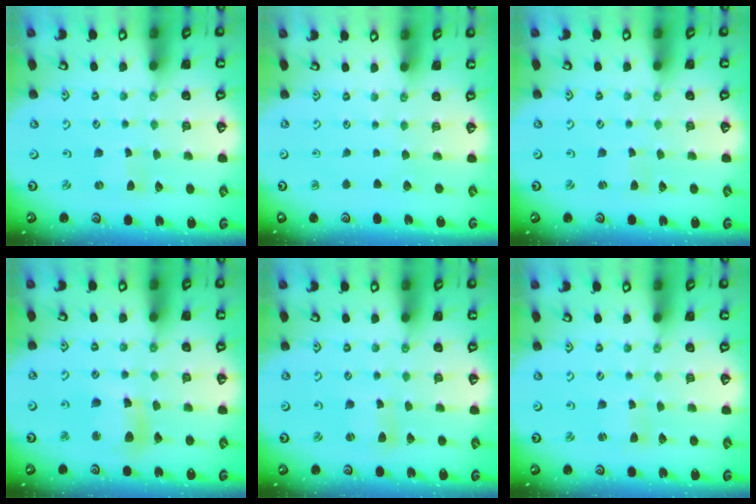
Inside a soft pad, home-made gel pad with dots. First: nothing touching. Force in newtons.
{"total": 0.0}
{"total": 1.7, "press": 1.6, "slide": 0.3}
{"total": 11.1, "press": 11.0, "slide": 1.5}
{"total": 2.3, "press": 2.2, "slide": 0.3}
{"total": 1.1, "press": 1.1, "slide": 0.2}